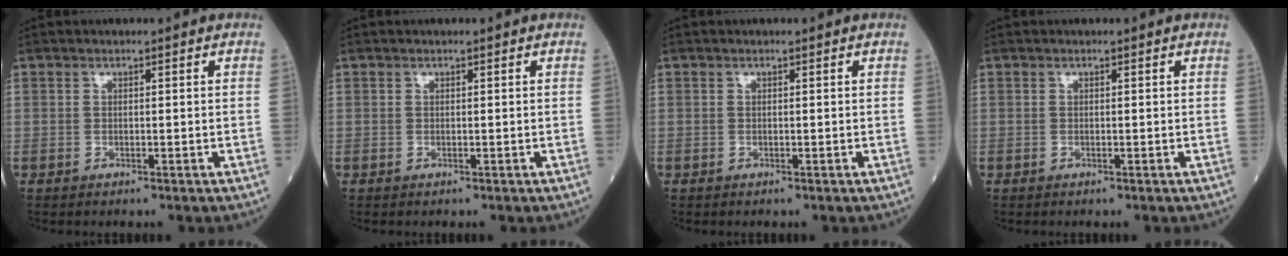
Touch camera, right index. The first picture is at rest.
{"total": 0.0}
{"total": 0.0}
{"total": 0.0}